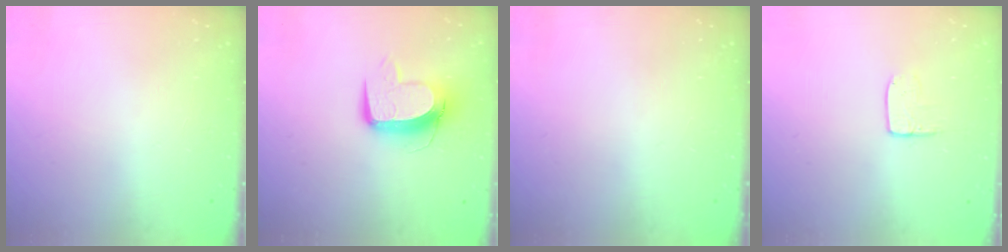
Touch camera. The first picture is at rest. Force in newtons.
{"total": 11.0, "press": 11.0, "slide": 1.4}
{"total": 0.0}
{"total": 6.8, "press": 6.8, "slide": 0.5}